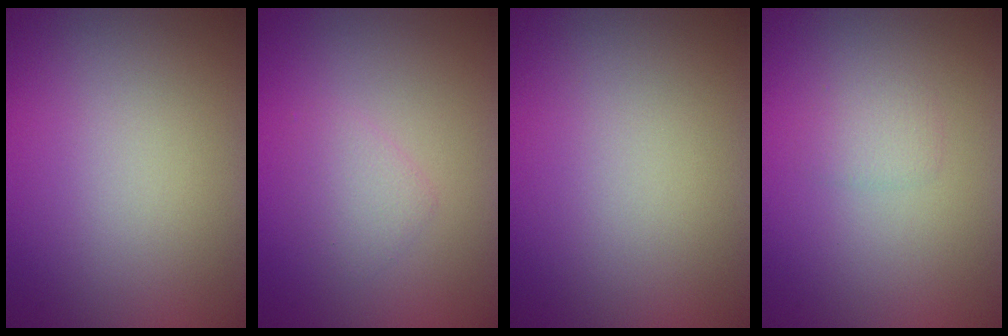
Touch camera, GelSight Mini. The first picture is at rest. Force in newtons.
{"total": 1.4, "press": 1.4, "slide": 0.1}
{"total": 0.0}
{"total": 1.2, "press": 1.2, "slide": 0.1}